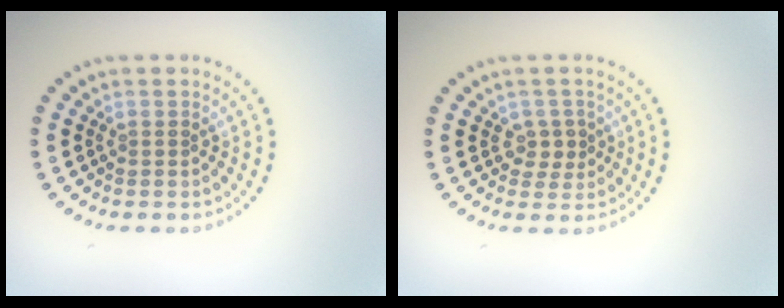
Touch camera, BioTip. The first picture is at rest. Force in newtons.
{"total": 1.7, "press": 1.5, "slide": 0.8}